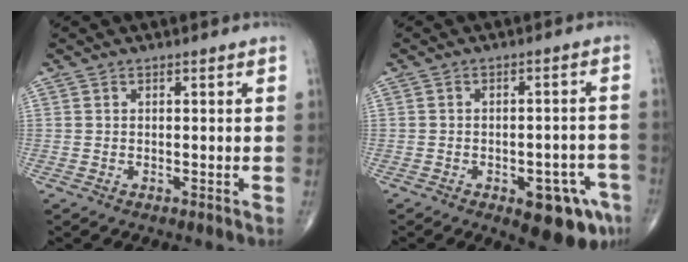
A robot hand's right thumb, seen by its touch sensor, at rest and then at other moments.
{"total": 10.9, "force": [-5.4, 4.6, 8.3], "torque": [-0.076, 0.027, -0.061]}